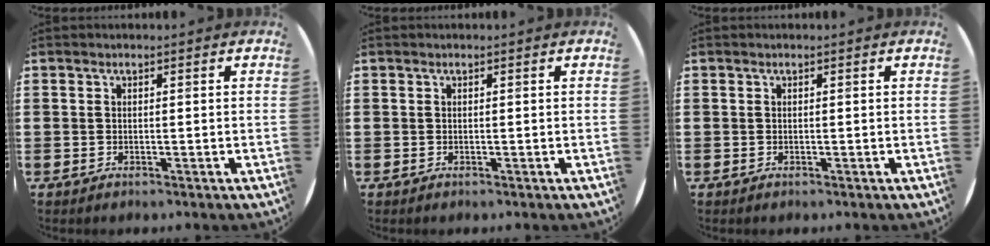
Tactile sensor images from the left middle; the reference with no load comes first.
{"total": 0.0}
{"total": 0.0}